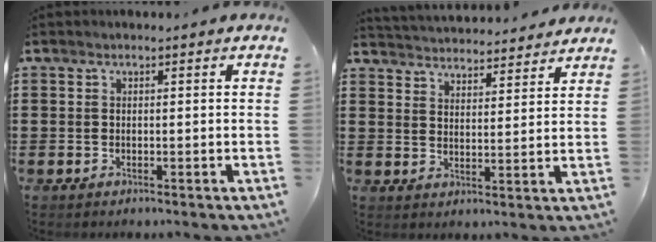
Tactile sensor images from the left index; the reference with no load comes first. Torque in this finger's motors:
{"motor_torque": [1.11, -1.03, 0.71, 0.14]}